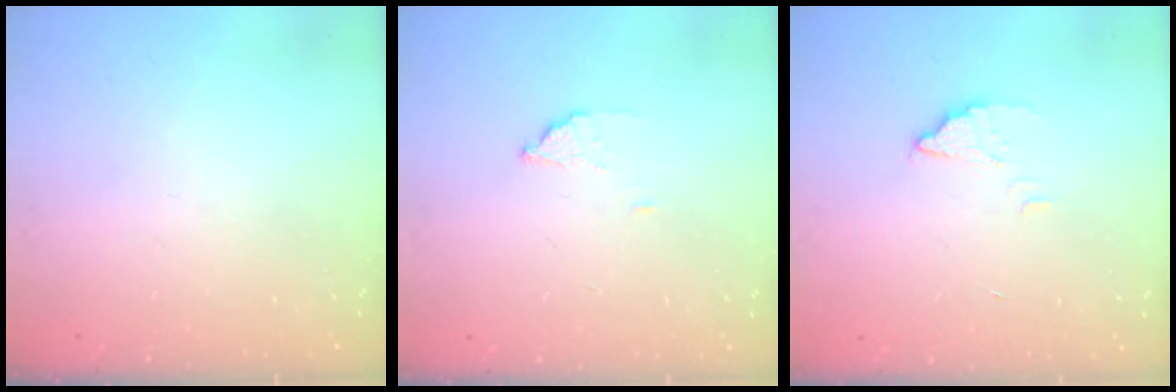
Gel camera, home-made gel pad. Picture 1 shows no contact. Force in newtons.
{"total": 1.8, "press": 1.8, "slide": 0.1}
{"total": 2.6, "press": 2.6, "slide": 0.2}